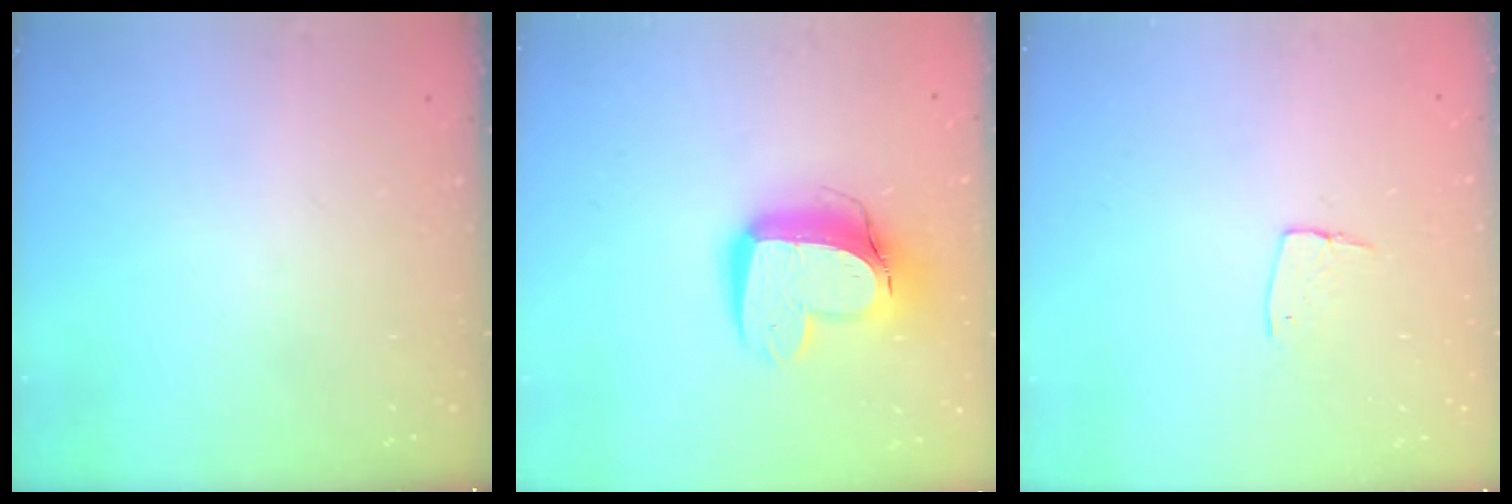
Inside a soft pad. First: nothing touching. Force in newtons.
{"total": 13.6, "press": 13.5, "slide": 1.4}
{"total": 6.0, "press": 6.0, "slide": 0.4}